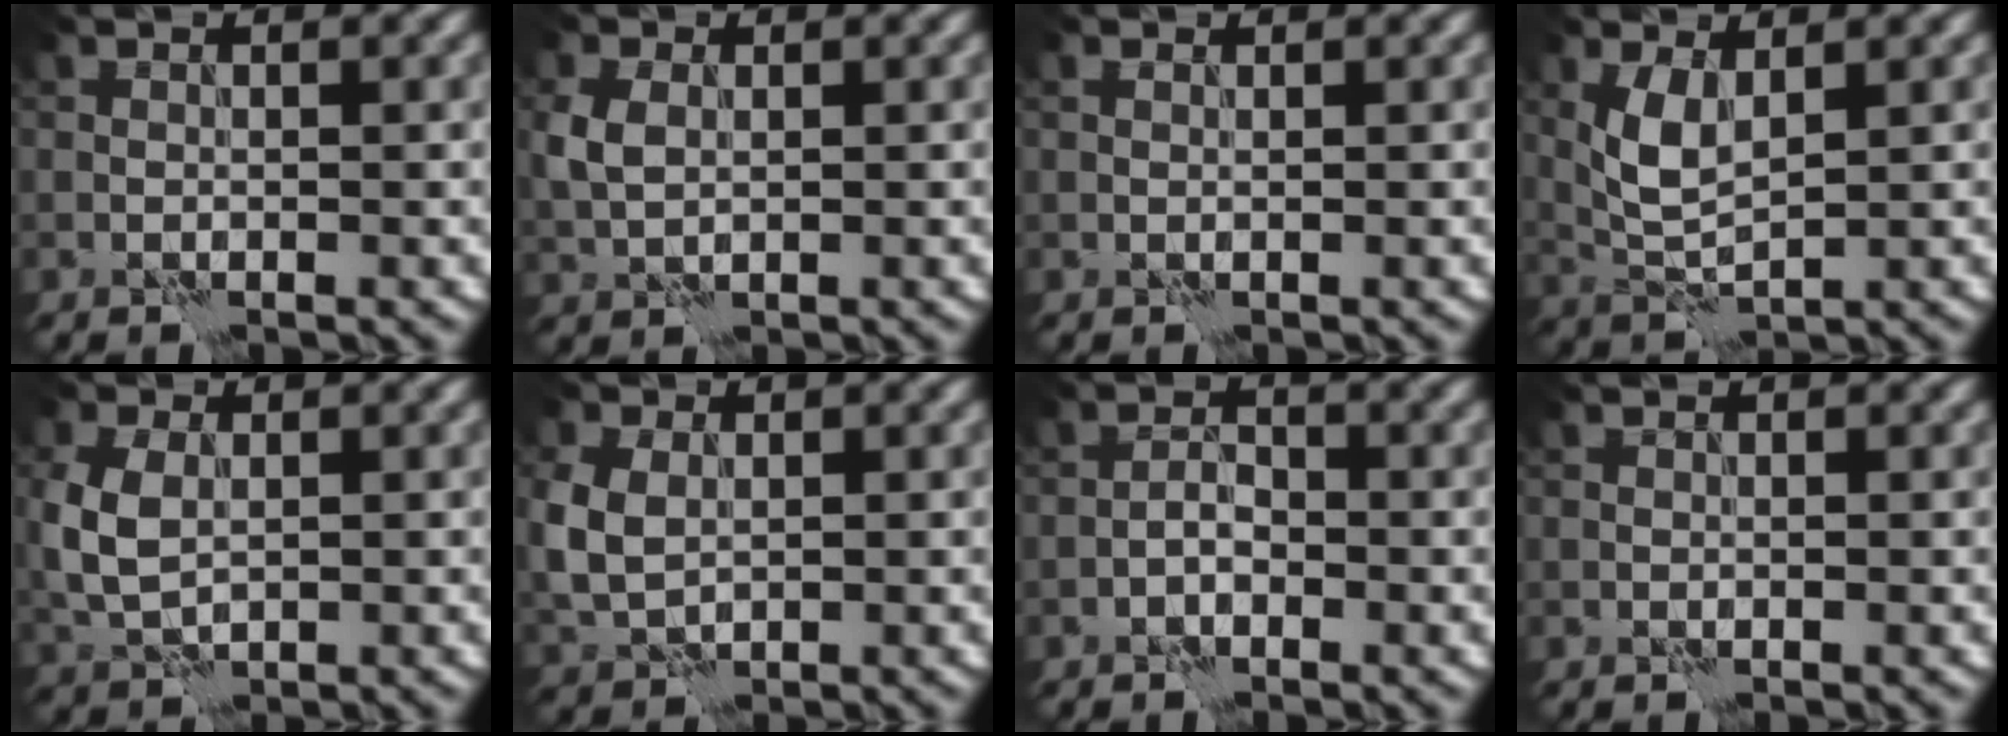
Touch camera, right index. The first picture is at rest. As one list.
[{"total": 2.8, "force": [0.4, 2.0, 1.9], "torque": [-0.049, 0.006, 0.005]}, {"total": 0.5, "force": [0.3, 0.3, 0.3], "torque": [-0.006, 0.002, 0.004]}, {"total": 3.3, "force": [1.1, 1.4, 2.8], "torque": [-0.067, -0.001, 0.025]}, {"total": 4.4, "force": [0.2, 3.0, 3.2], "torque": [-0.085, 0.003, 0.005]}, {"total": 4.6, "force": [0.2, 3.5, 3.0], "torque": [-0.085, 0.000, 0.007]}, {"total": 1.5, "force": [-0.8, 0.7, 1.0], "torque": [-0.014, 0.008, -0.020]}, {"total": 0.0}]